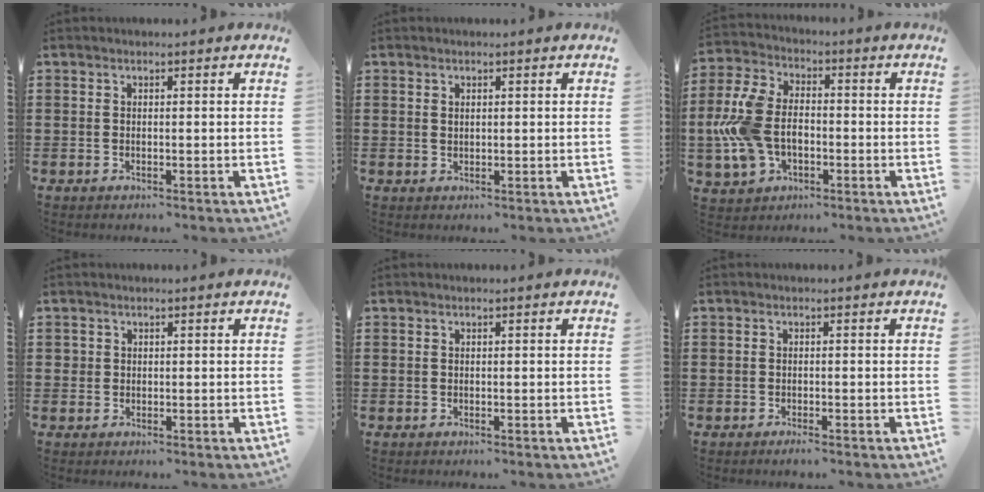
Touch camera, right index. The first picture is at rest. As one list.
[{"total": 0.7, "force": [0.3, 0.5, 0.4], "torque": [-0.010, 0.003, 0.006]}, {"total": 10.0, "force": [-1.3, 6.7, 7.3], "torque": [-0.195, 0.003, -0.031]}, {"total": 0.9, "force": [0.3, 0.9, 0.1], "torque": [-0.004, 0.005, 0.005]}, {"total": 0.0}, {"total": 0.9, "force": [-0.7, 0.0, 0.5], "torque": [-0.009, -0.005, -0.013]}]